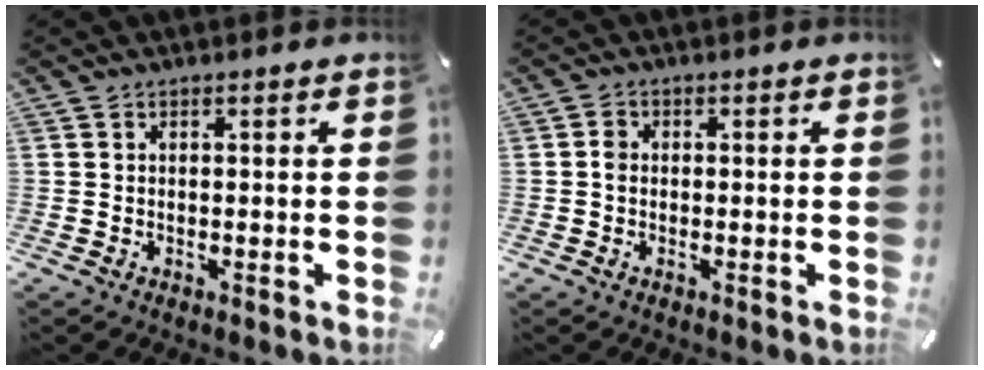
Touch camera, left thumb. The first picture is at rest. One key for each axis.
{"total": 1.6, "fx": -0.1, "fy": 1.3, "fz": 0.9, "tx": -0.018, "ty": 0.006, "tz": -0.003}